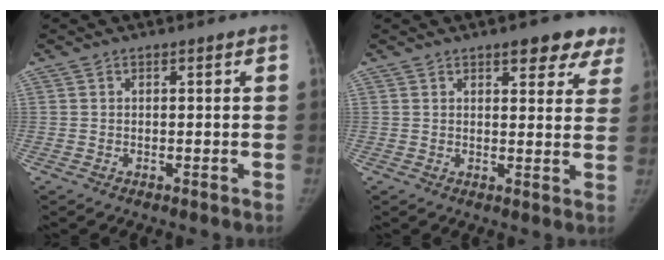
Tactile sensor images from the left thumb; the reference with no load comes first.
{"total": 8.5, "force": [5.8, 3.5, 5.1], "torque": [-0.019, -0.024, 0.065]}